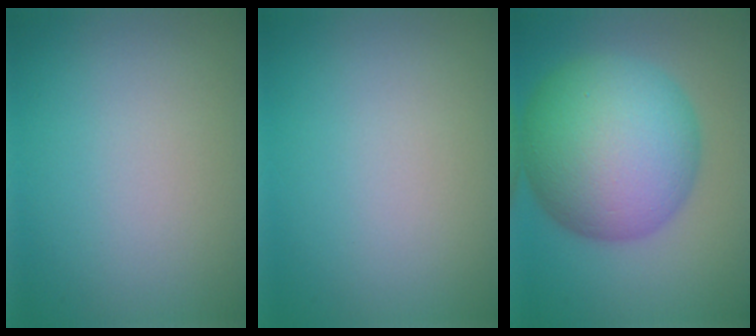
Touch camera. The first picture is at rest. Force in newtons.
{"total": 0.0}
{"total": 13.3, "press": 13.3, "slide": 0.1}